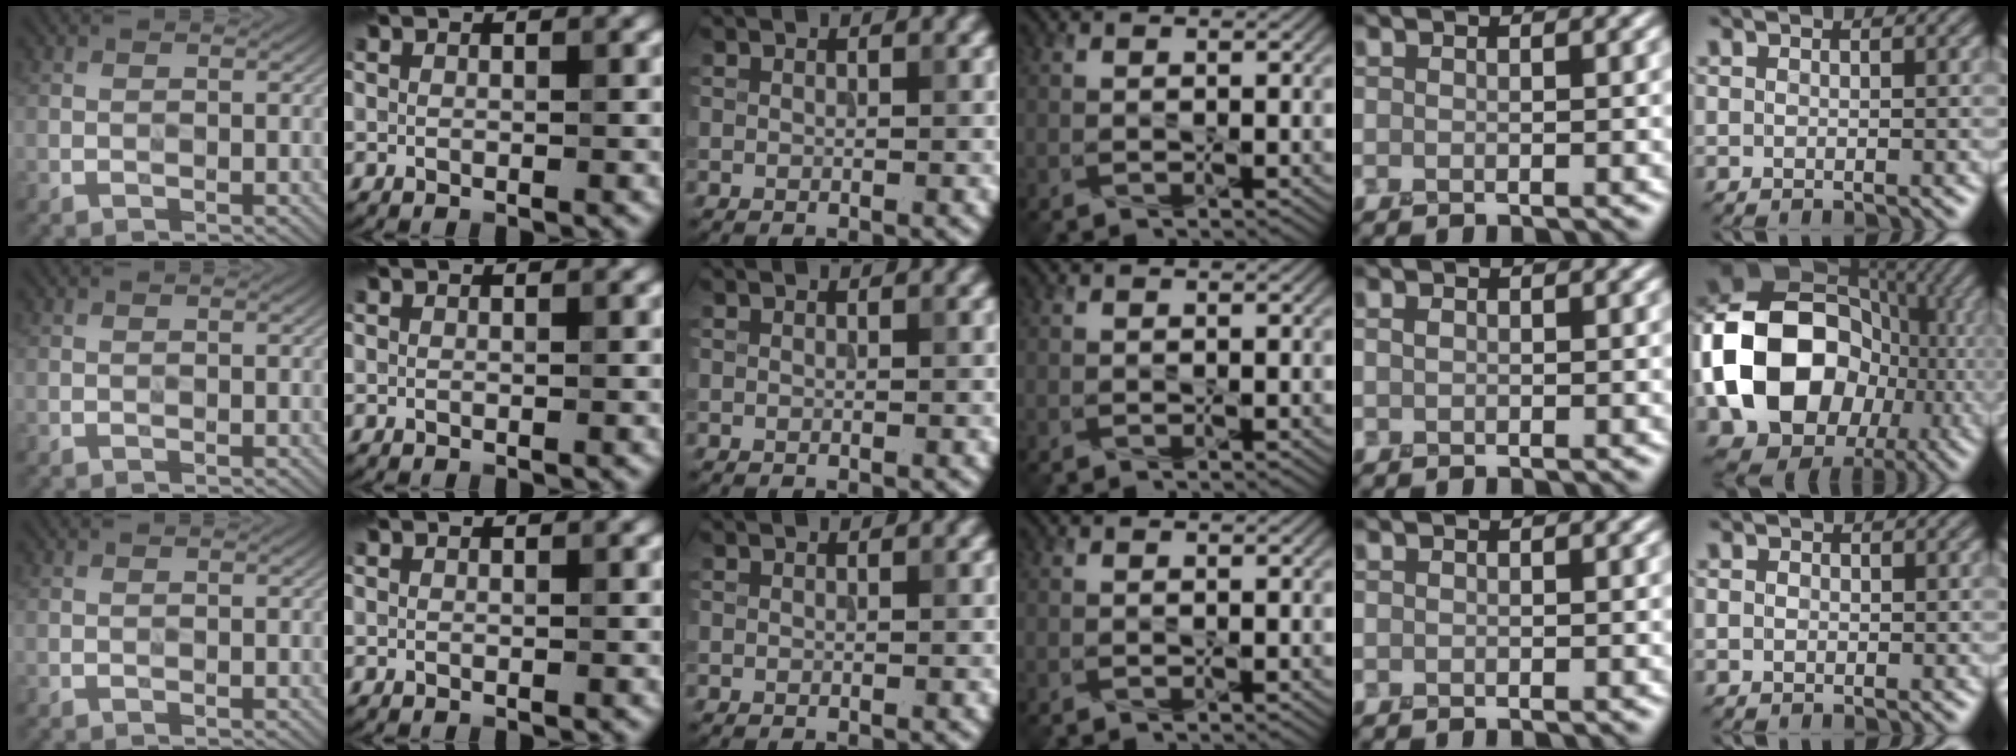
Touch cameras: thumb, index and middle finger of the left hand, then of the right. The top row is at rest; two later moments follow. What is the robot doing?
{"motion": "press", "object": "button"}